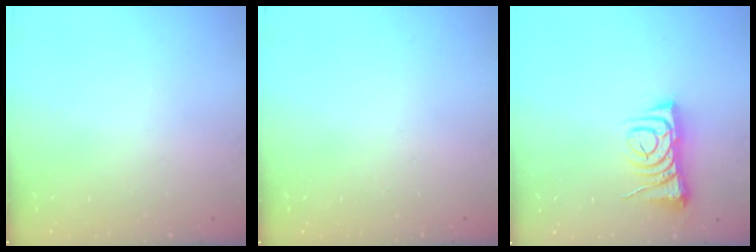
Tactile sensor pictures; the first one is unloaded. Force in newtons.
{"total": 0.0}
{"total": 7.3, "press": 7.2, "slide": 0.9}